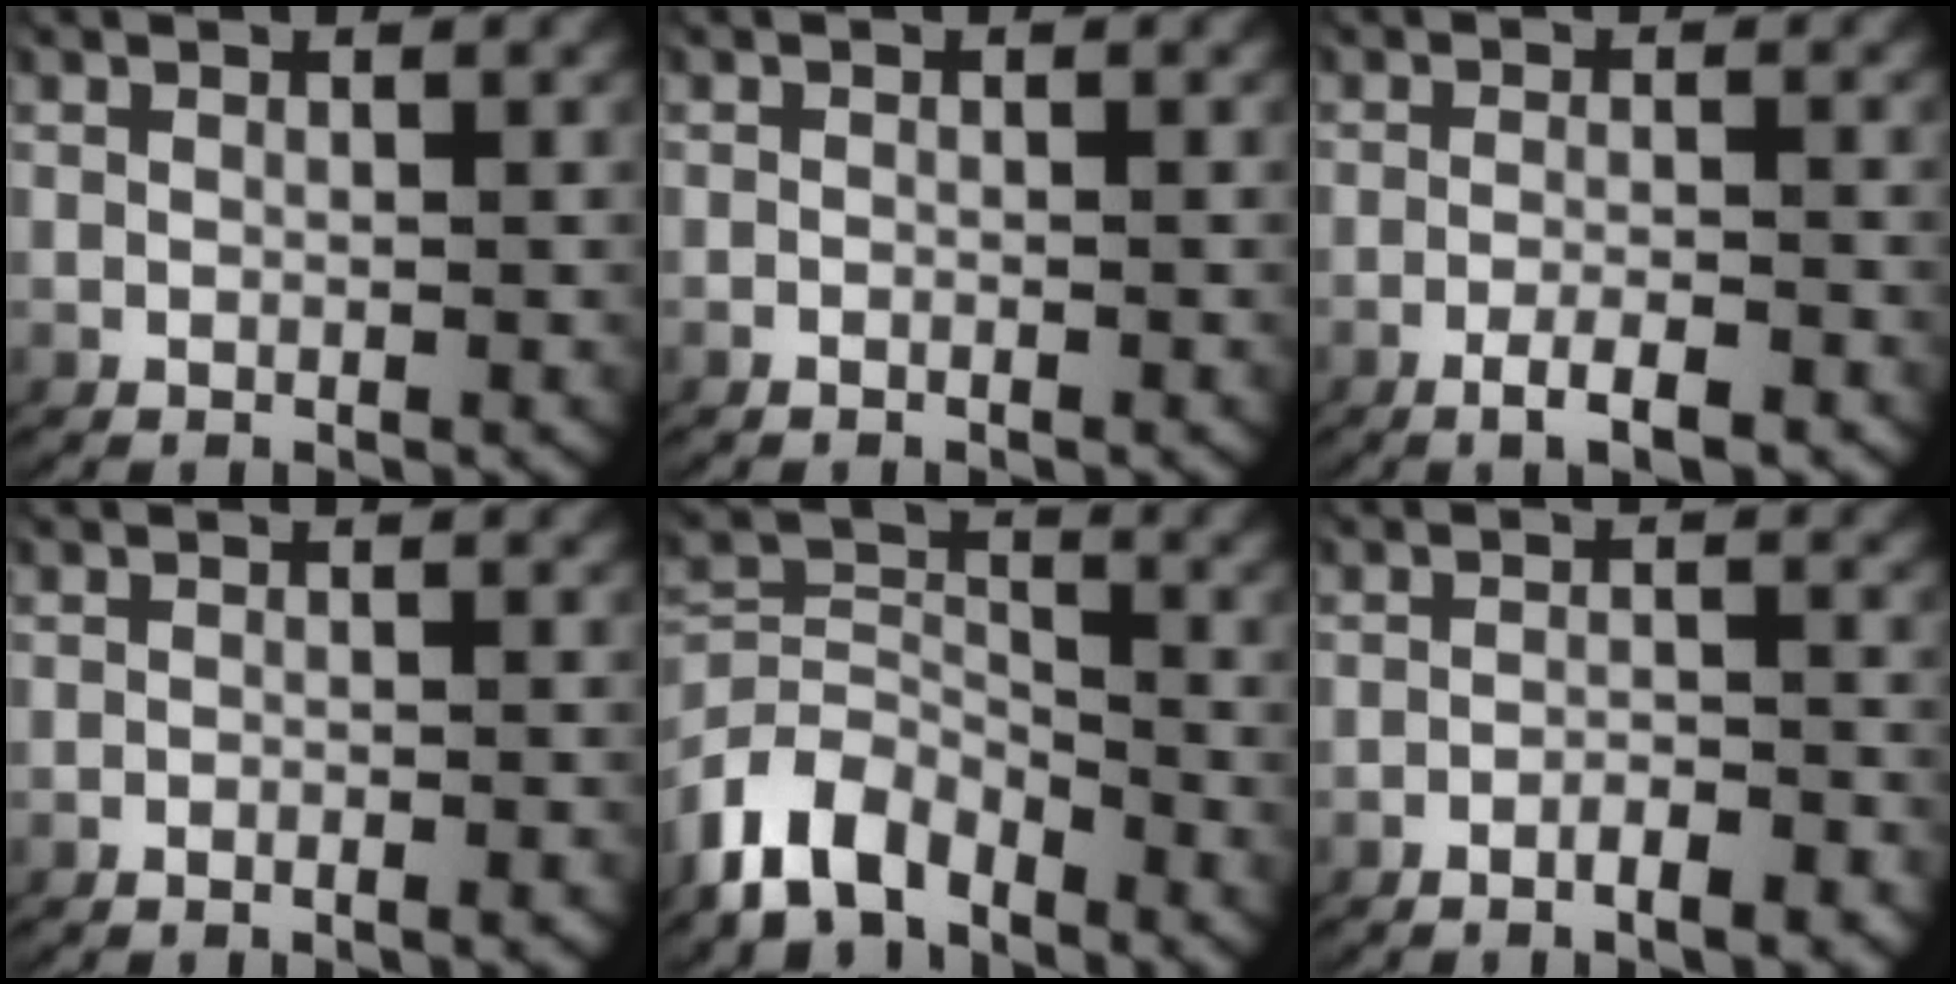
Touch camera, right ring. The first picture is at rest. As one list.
[{"total": 0.5, "force": [-0.5, -0.1, 0.1], "torque": [-0.008, -0.007, -0.007]}, {"total": 3.5, "force": [-2.3, 0.8, 2.5], "torque": [-0.048, -0.007, -0.037]}, {"total": 1.1, "force": [-1.0, 0.1, 0.5], "torque": [-0.009, -0.002, -0.019]}, {"total": 7.5, "force": [-4.4, 5.3, 3.0], "torque": [-0.060, -0.030, -0.074]}, {"total": 2.8, "force": [-2.4, 0.8, 1.2], "torque": [-0.015, -0.002, -0.046]}]